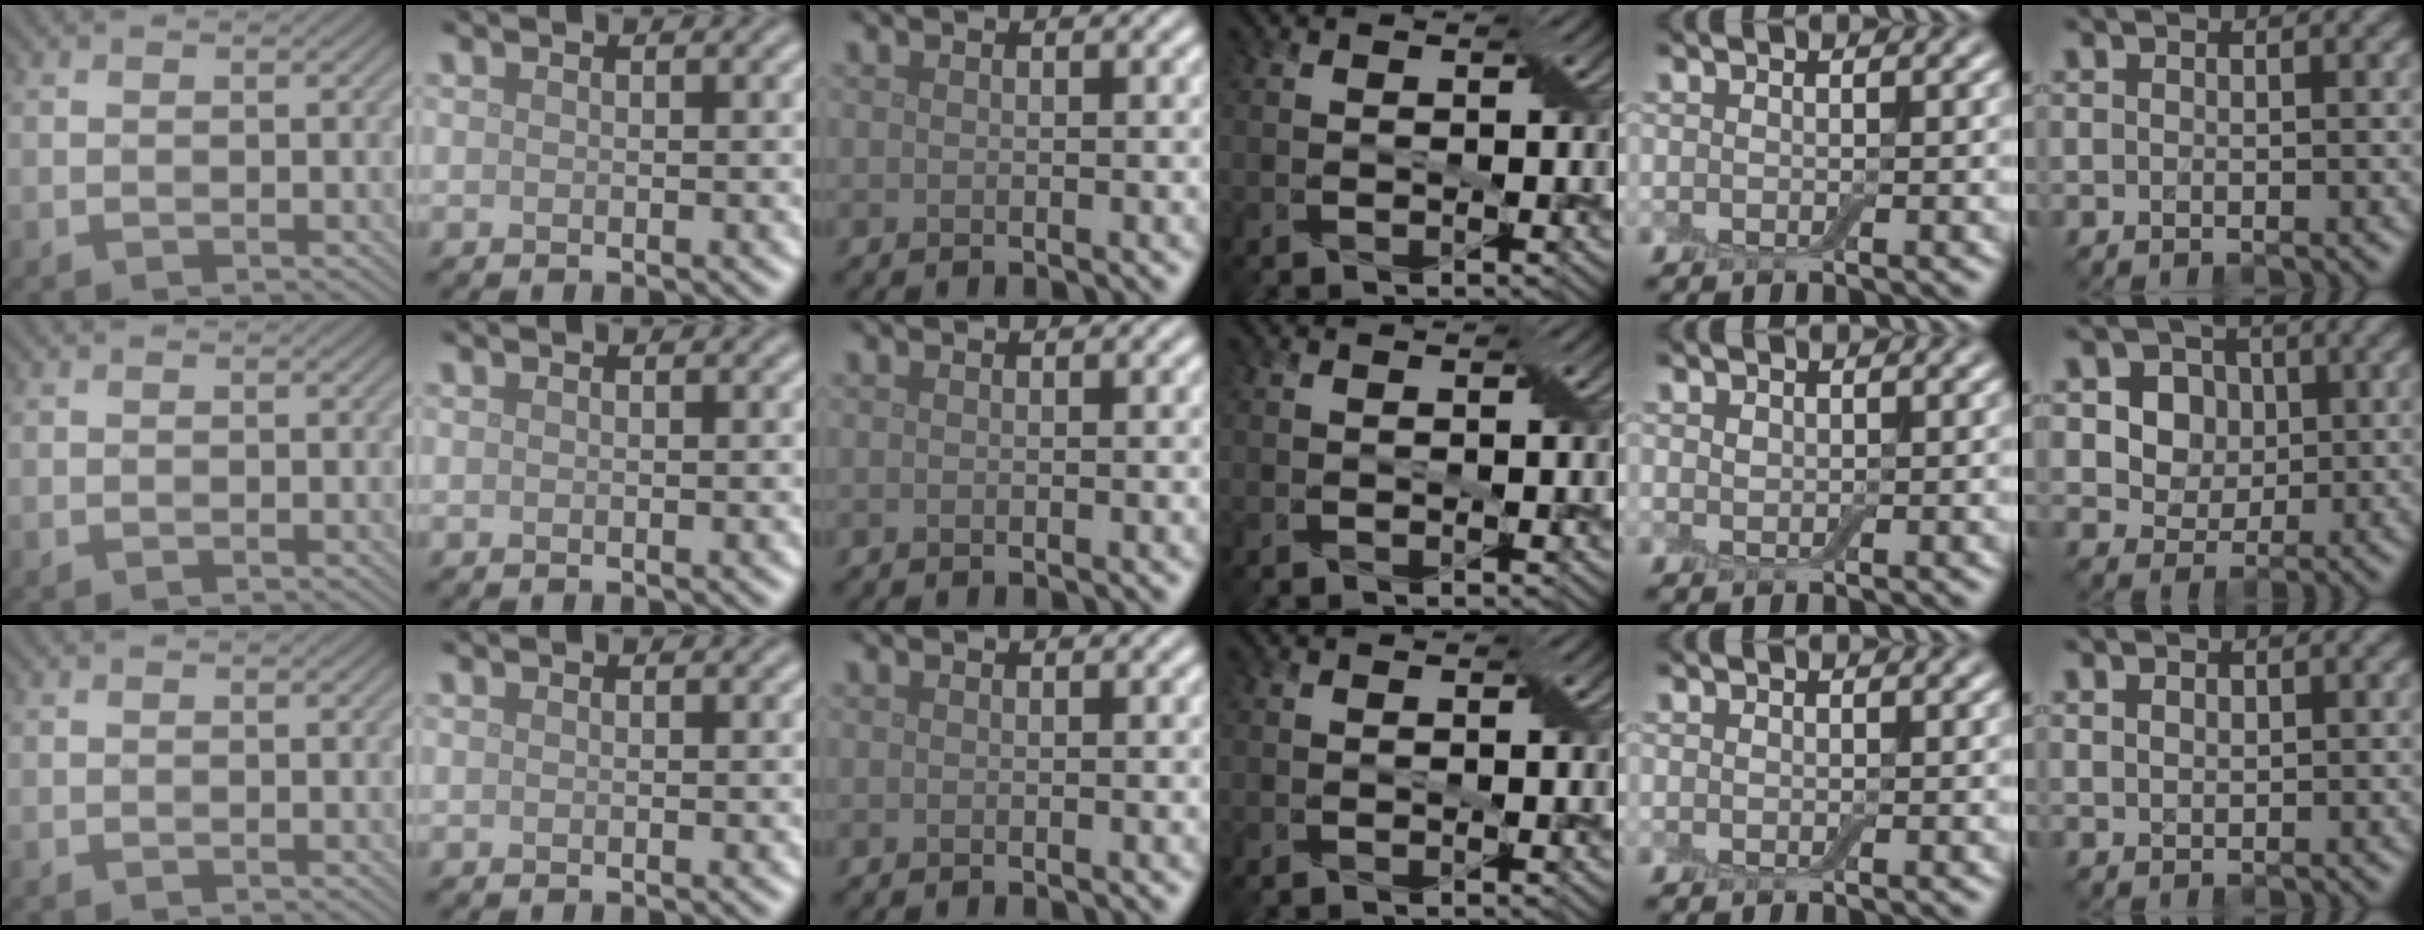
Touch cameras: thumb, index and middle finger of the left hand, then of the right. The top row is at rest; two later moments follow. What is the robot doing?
{"motion": "extract", "object": "drawer"}